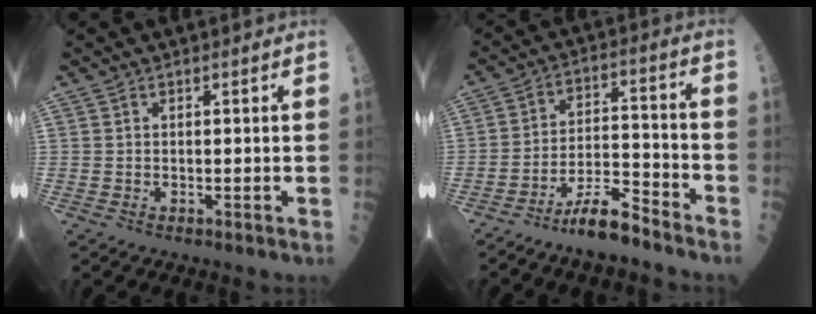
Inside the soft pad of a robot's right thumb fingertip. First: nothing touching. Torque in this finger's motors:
{"motor_torque": [2.64, 2.04, 0.81, -0.75, -0.01]}